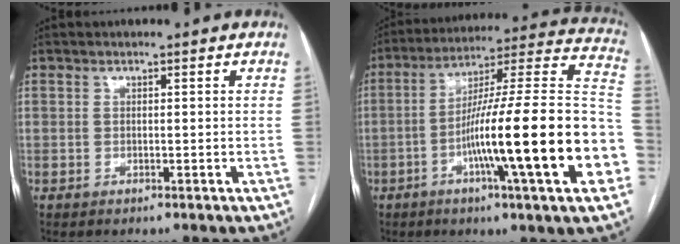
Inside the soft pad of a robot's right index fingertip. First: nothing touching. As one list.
[{"total": 26.0, "force": [-7.2, 0.5, 25.0], "torque": [-0.307, 0.003, -0.120]}]